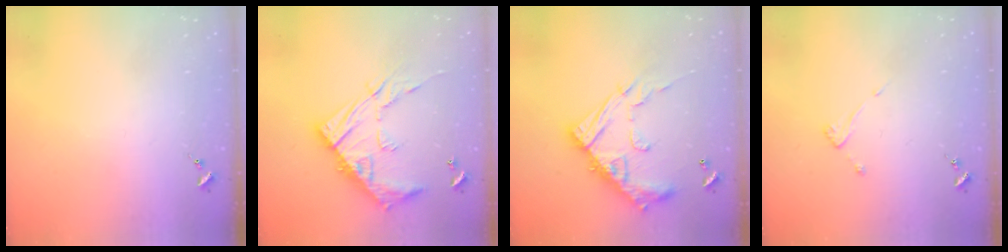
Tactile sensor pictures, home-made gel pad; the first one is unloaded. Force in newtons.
{"total": 17.3, "press": 17.3, "slide": 1.4}
{"total": 18.0, "press": 18.0, "slide": 1.4}
{"total": 3.8, "press": 3.7, "slide": 0.2}